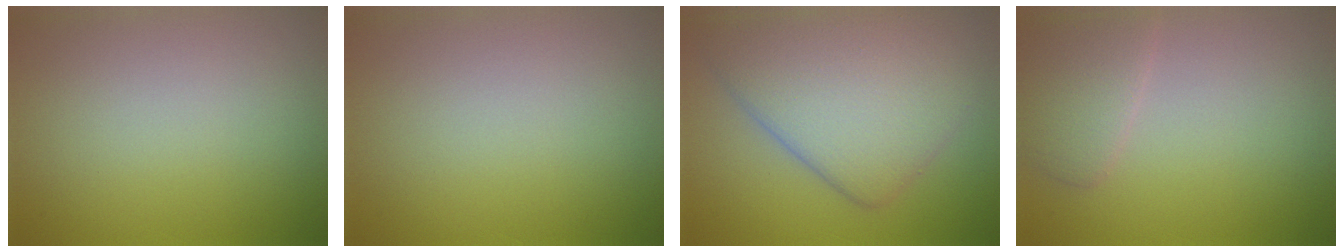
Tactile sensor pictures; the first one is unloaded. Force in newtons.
{"total": 0.0}
{"total": 8.4, "press": 8.4, "slide": 0.4}
{"total": 2.6, "press": 2.6, "slide": 0.2}